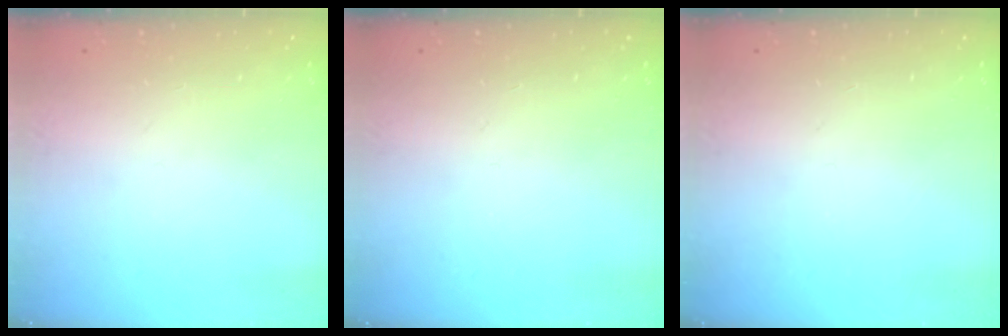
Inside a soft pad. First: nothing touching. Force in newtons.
{"total": 0.0}
{"total": 0.0}